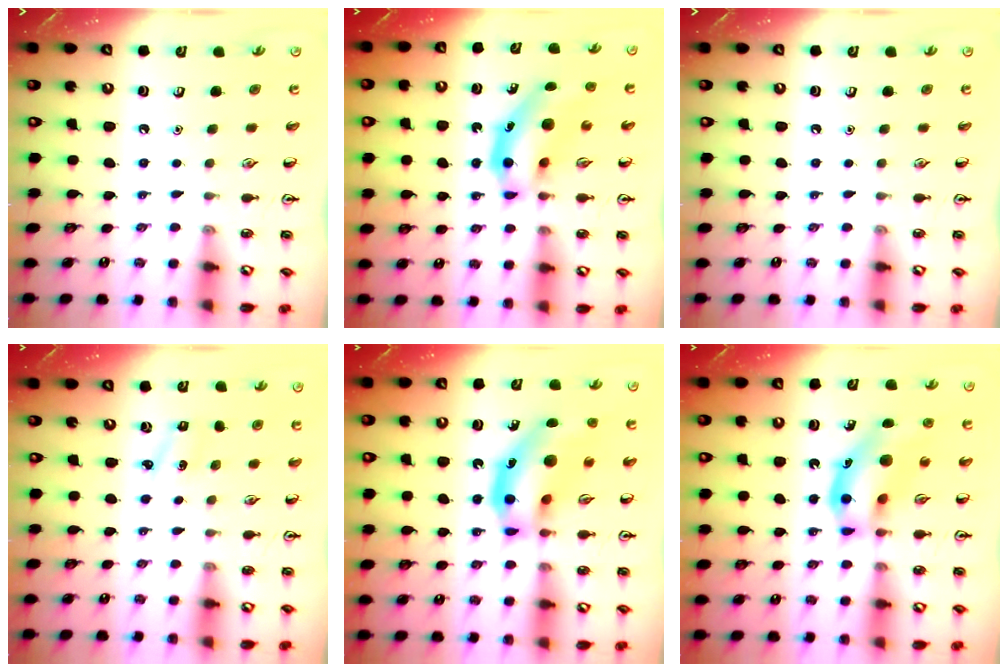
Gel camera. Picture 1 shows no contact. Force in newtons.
{"total": 10.6, "press": 10.1, "slide": 3.2}
{"total": 0.0}
{"total": 1.6, "press": 1.5, "slide": 0.6}
{"total": 16.5, "press": 15.8, "slide": 4.8}
{"total": 14.4, "press": 13.8, "slide": 4.0}